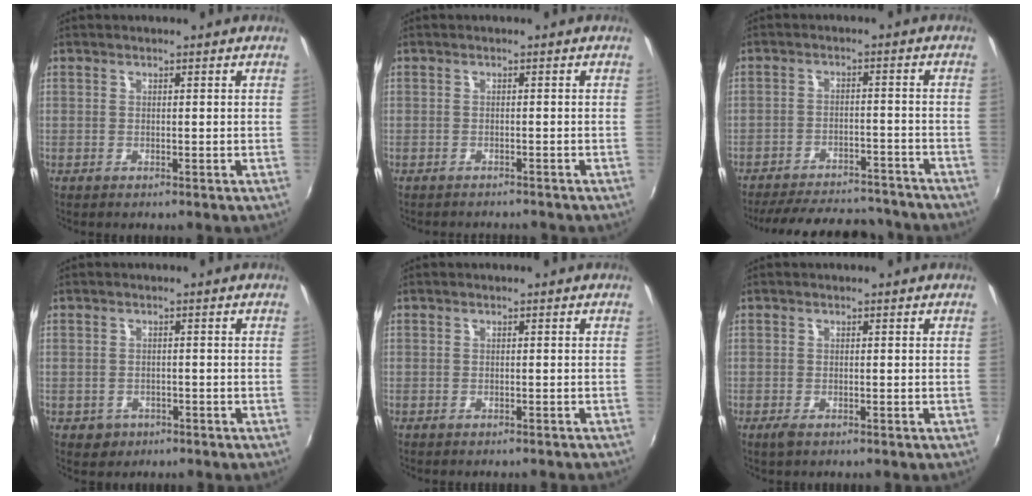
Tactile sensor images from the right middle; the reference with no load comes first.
{"total": 3.5, "force": [-3.3, 0.6, 1.0], "torque": [-0.026, -0.010, -0.046]}
{"total": 21.3, "force": [-18.7, 6.2, 8.1], "torque": [-0.168, 0.011, -0.237]}
{"total": 3.1, "force": [-1.3, 2.7, 0.8], "torque": [-0.023, 0.000, -0.014]}
{"total": 2.0, "force": [-1.8, 0.5, 0.7], "torque": [-0.018, -0.011, -0.023]}
{"total": 1.4, "force": [-0.9, 0.6, 0.9], "torque": [-0.019, -0.005, -0.018]}